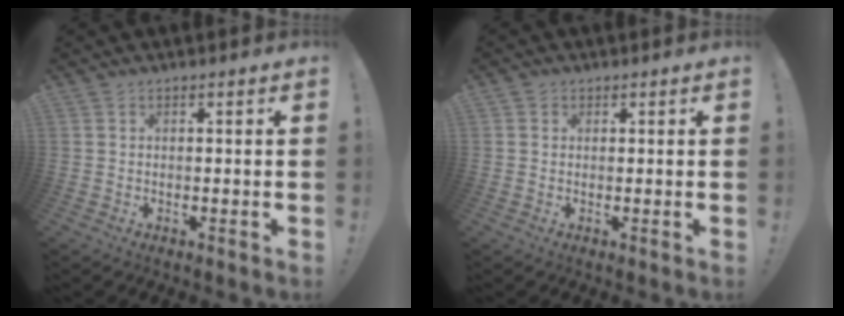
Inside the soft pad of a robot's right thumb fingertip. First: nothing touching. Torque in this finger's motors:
{"motor_torque": [-0.05, -0.05, -0.13, -0.02, 0.11]}